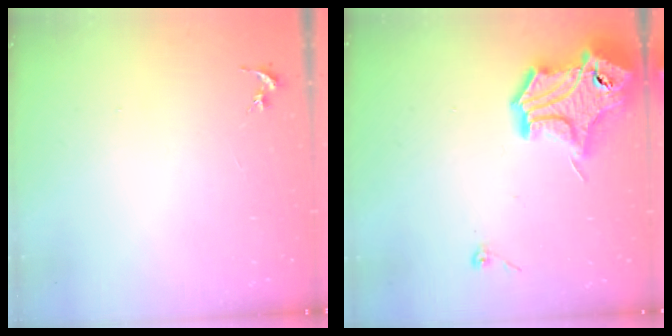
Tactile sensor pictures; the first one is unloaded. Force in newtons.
{"total": 17.4, "press": 17.3, "slide": 2.1}